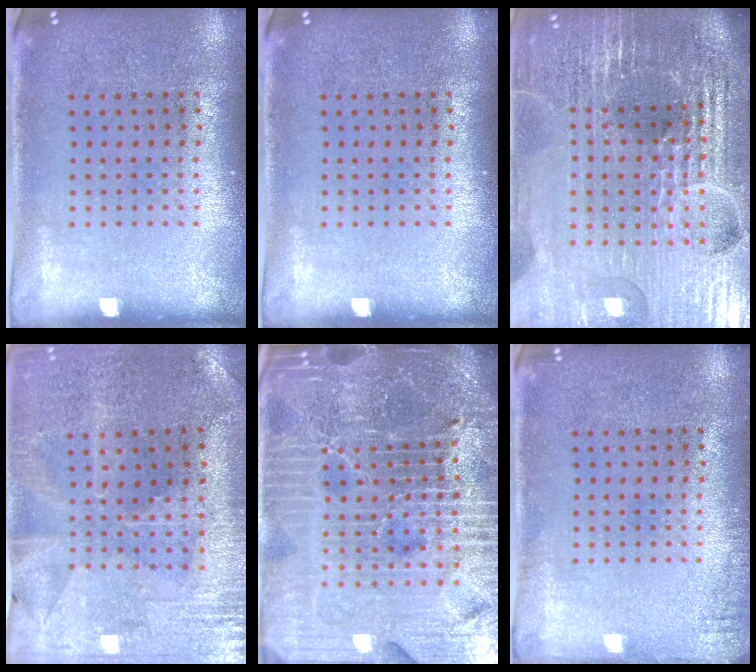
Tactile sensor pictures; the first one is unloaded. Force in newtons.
{"total": 0.0}
{"total": 6.7, "press": 5.9, "slide": 3.3}
{"total": 0.9, "press": 0.8, "slide": 0.3}
{"total": 7.3, "press": 6.3, "slide": 3.7}
{"total": 1.3, "press": 1.3, "slide": 0.1}